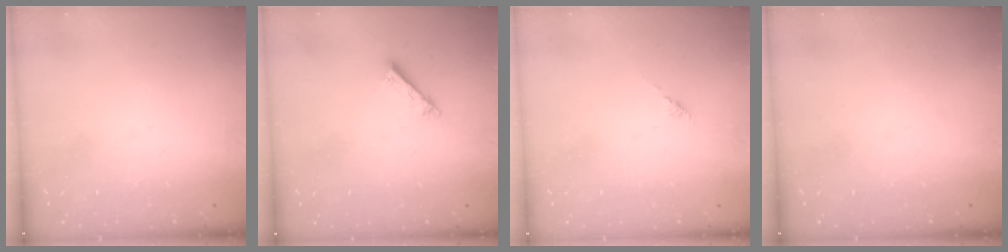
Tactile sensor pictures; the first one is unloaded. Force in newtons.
{"total": 2.6, "press": 2.6, "slide": 0.1}
{"total": 0.6, "press": 0.4, "slide": 0.4}
{"total": 0.0}